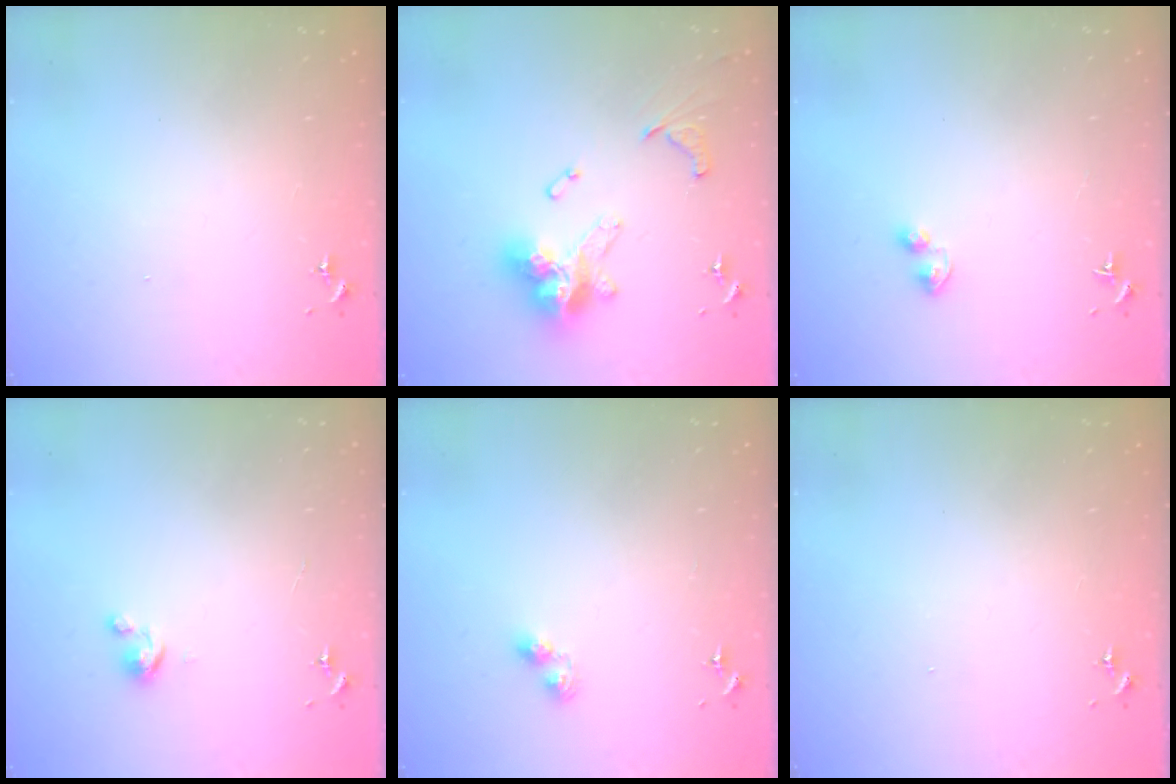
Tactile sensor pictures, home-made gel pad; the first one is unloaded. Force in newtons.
{"total": 17.5, "press": 17.5, "slide": 1.7}
{"total": 3.8, "press": 3.8, "slide": 0.6}
{"total": 3.5, "press": 3.5, "slide": 0.3}
{"total": 3.0, "press": 2.9, "slide": 0.4}
{"total": 0.0}